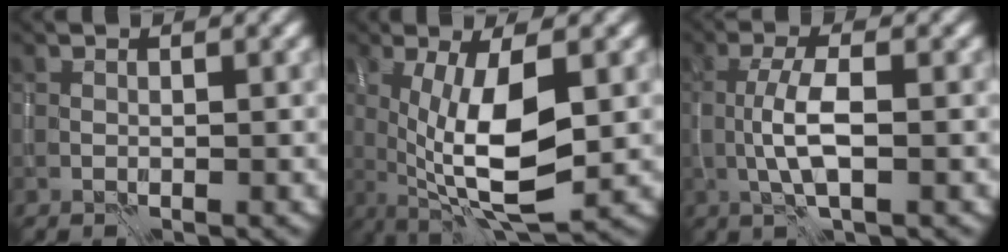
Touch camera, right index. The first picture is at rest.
{"total": 8.9, "force": [-0.2, 2.9, 8.4], "torque": [-0.153, -0.012, -0.001]}
{"total": 3.8, "force": [-0.5, 1.0, 3.6], "torque": [-0.079, 0.003, -0.013]}